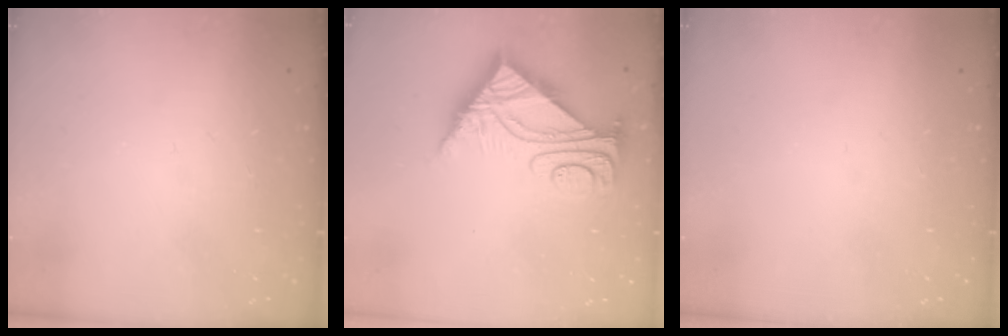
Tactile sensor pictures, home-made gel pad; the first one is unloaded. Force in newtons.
{"total": 7.1, "press": 7.0, "slide": 0.7}
{"total": 0.0}